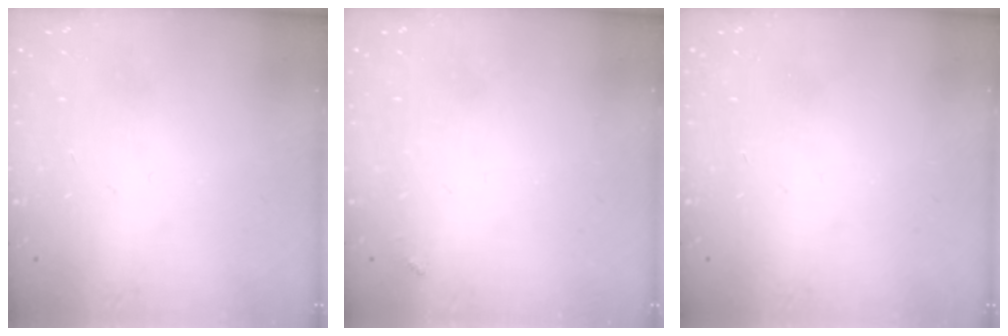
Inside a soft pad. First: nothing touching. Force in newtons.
{"total": 3.6, "press": 3.6, "slide": 0.2}
{"total": 0.0}